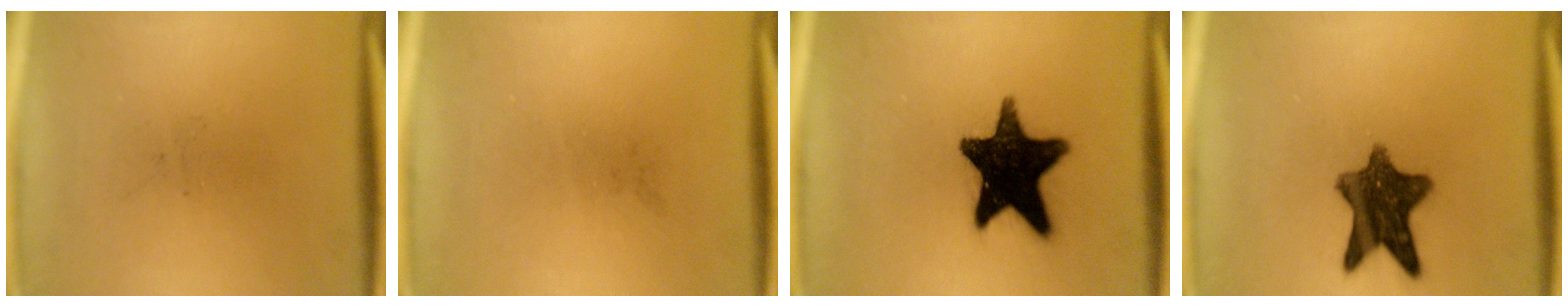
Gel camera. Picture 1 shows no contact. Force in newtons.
{"total": 0.0}
{"total": 17.4}
{"total": 10.6}